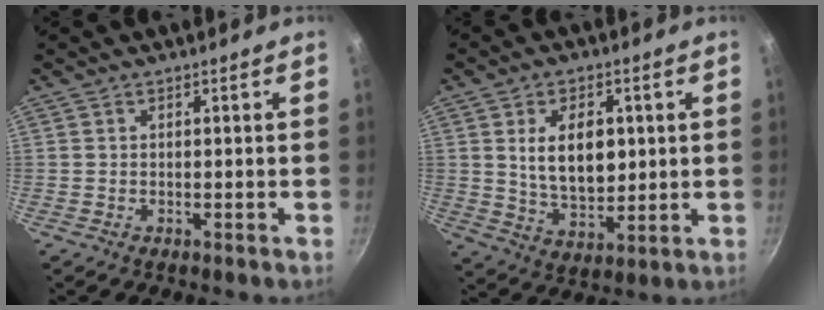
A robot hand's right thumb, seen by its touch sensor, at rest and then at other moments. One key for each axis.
{"total": 11.2, "fx": 2.0, "fy": 6.9, "fz": 8.6, "tx": -0.121, "ty": -0.016, "tz": 0.042}